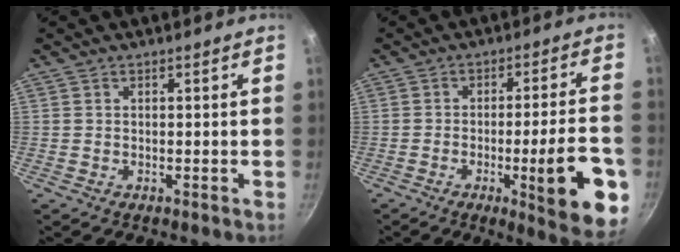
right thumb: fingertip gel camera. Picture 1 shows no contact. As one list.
[{"total": 16.3, "force": [-5.4, 3.3, 15.0], "torque": [-0.178, 0.018, -0.069]}]